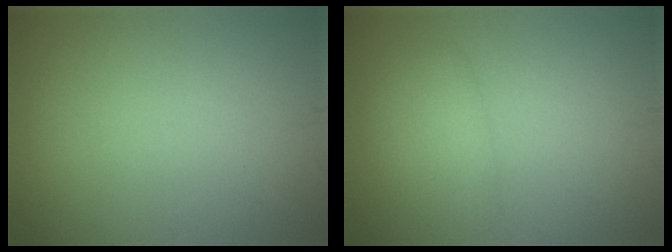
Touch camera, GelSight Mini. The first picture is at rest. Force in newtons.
{"total": 2.2, "press": 2.2, "slide": 0.2}